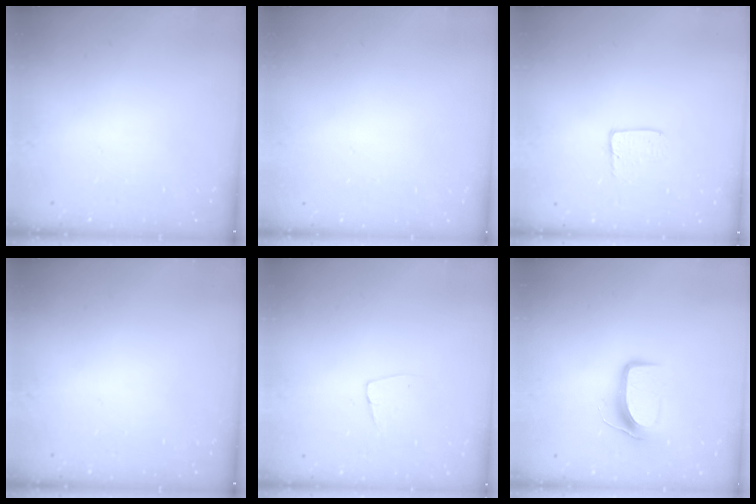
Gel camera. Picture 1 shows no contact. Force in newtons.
{"total": 0.0}
{"total": 4.0, "press": 4.0, "slide": 0.4}
{"total": 0.0}
{"total": 4.8, "press": 4.8, "slide": 0.3}
{"total": 8.8, "press": 8.8, "slide": 0.6}